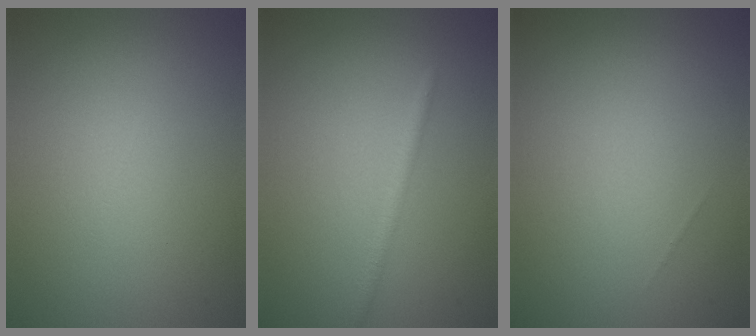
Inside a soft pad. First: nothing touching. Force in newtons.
{"total": 1.6, "press": 1.6, "slide": 0.1}
{"total": 0.0}